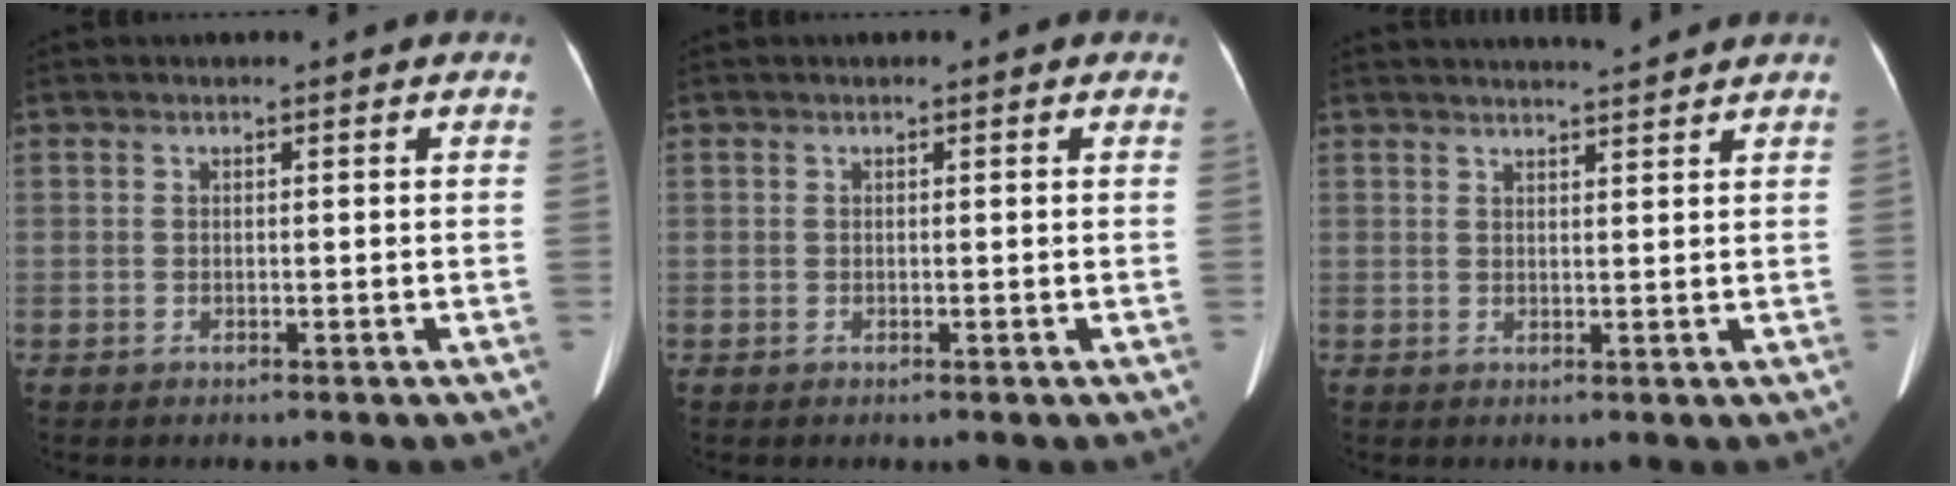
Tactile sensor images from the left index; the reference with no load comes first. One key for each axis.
{"total": 0.0}
{"total": 4.7, "fx": 4.4, "fy": -0.5, "fz": 1.3, "tx": -0.020, "ty": 0.009, "tz": 0.059}